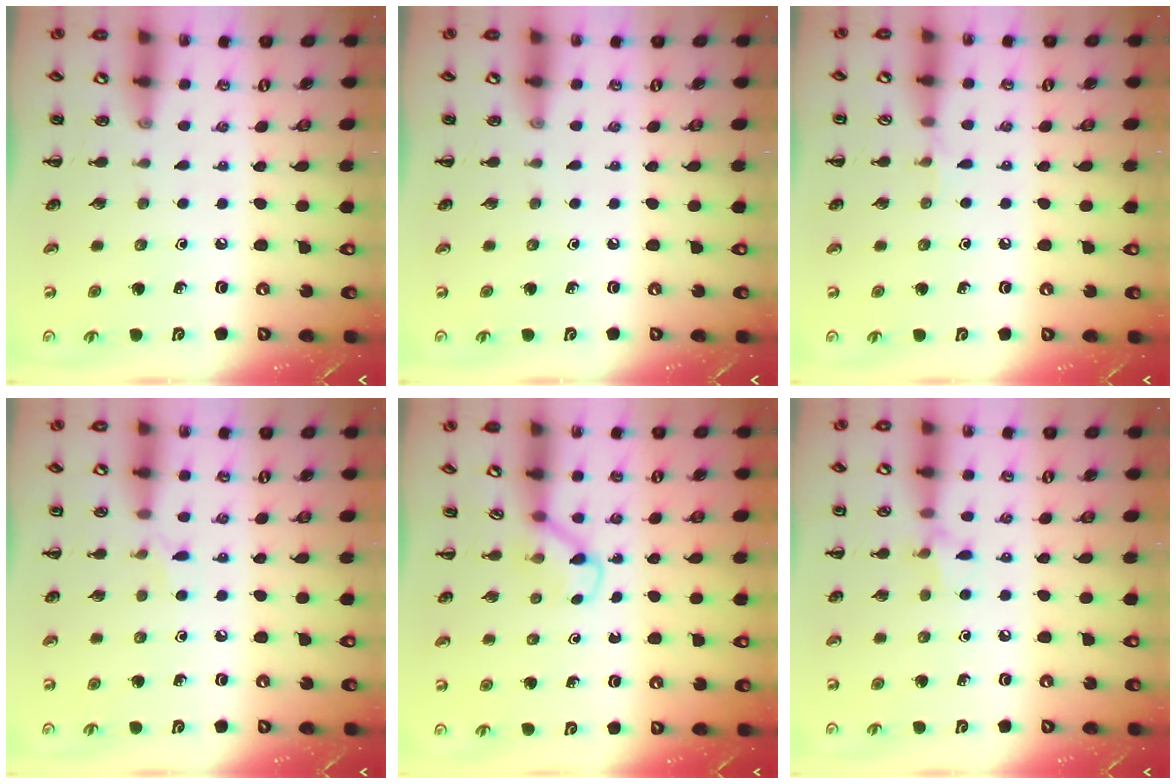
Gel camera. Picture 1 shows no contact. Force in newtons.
{"total": 0.0}
{"total": 4.1, "press": 3.8, "slide": 1.5}
{"total": 3.9, "press": 3.6, "slide": 1.4}
{"total": 2.9, "press": 2.7, "slide": 1.2}
{"total": 6.4, "press": 6.1, "slide": 1.8}